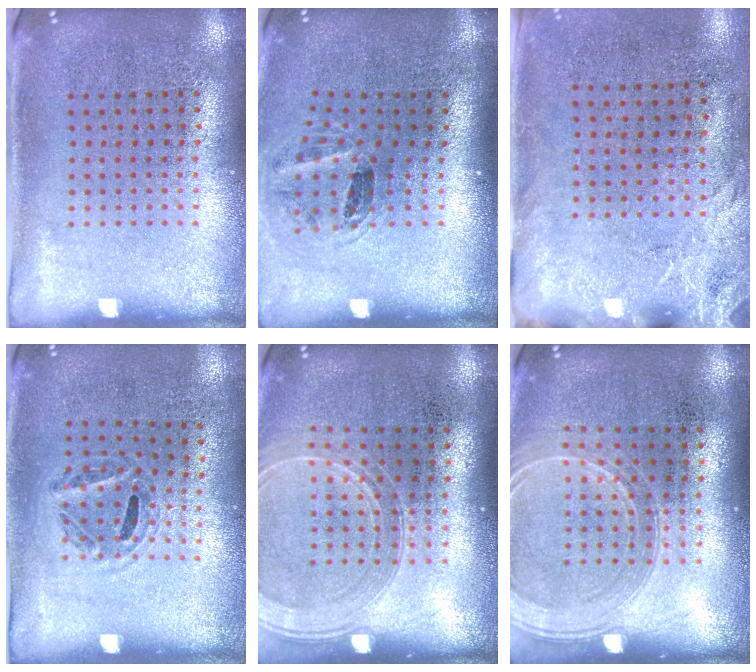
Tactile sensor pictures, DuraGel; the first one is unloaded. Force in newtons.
{"total": 1.2, "press": 1.0, "slide": 0.6}
{"total": 2.6, "press": 2.0, "slide": 1.6}
{"total": 1.0, "press": 0.7, "slide": 0.8}
{"total": 1.4, "press": 1.4, "slide": 0.3}
{"total": 1.6, "press": 1.6, "slide": 0.3}